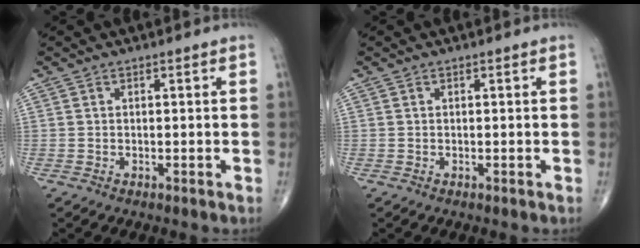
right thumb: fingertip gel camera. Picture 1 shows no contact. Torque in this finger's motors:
{"motor_torque": [0.00, 0.00, -0.05, -0.07, 0.02]}